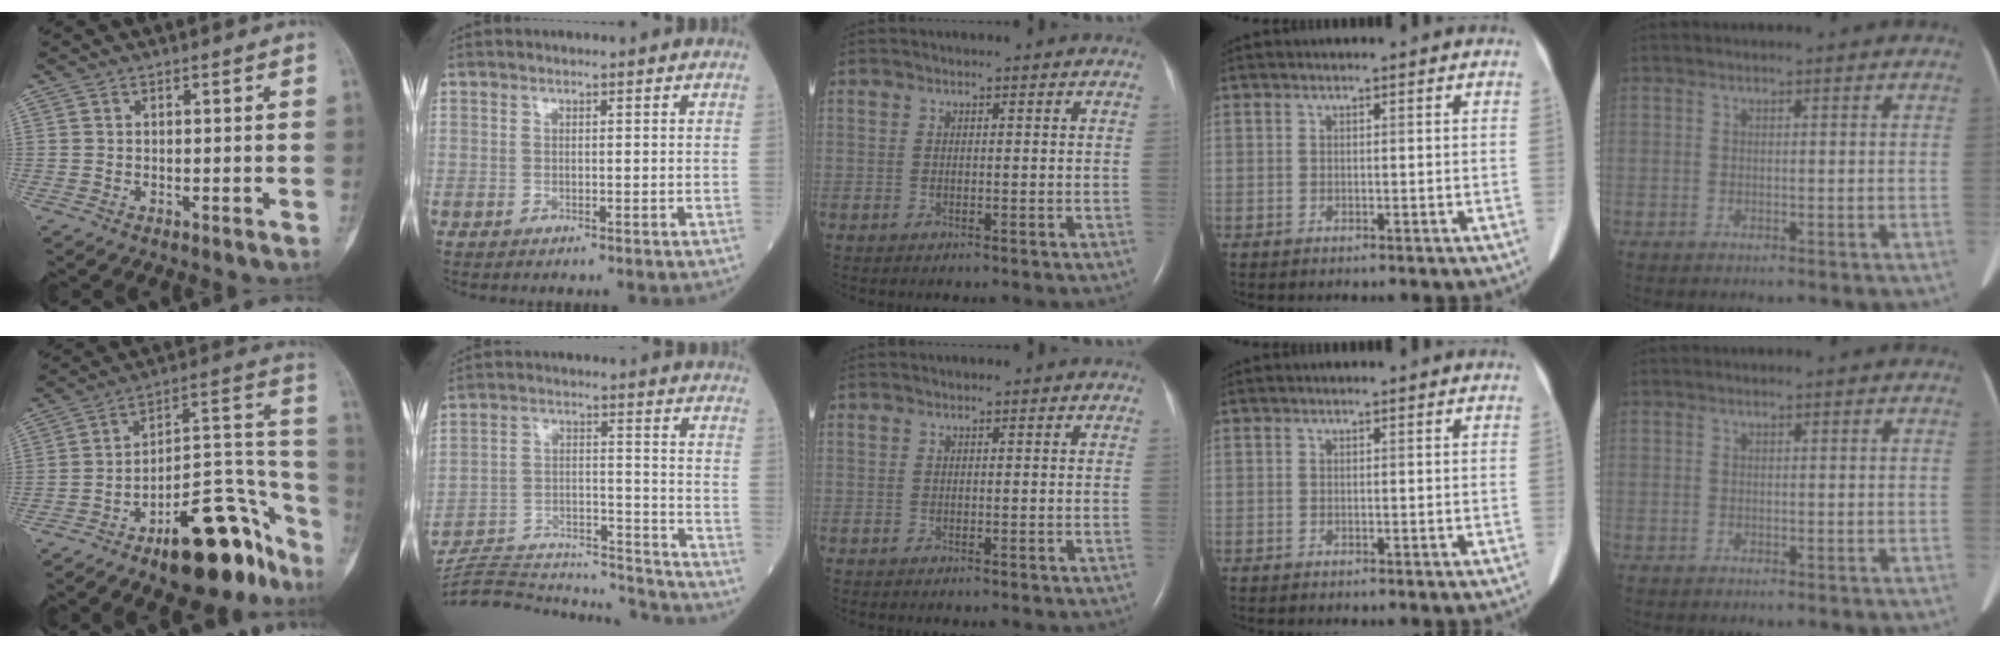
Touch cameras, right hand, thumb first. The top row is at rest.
{"thumb": {"total": 23.1, "force": [-14.6, 8.9, 15.5], "torque": [-0.133, 0.120, -0.218]}, "index": {"total": 19.2, "force": [-18.8, 1.8, 3.2], "torque": [-0.072, 0.023, -0.283]}}